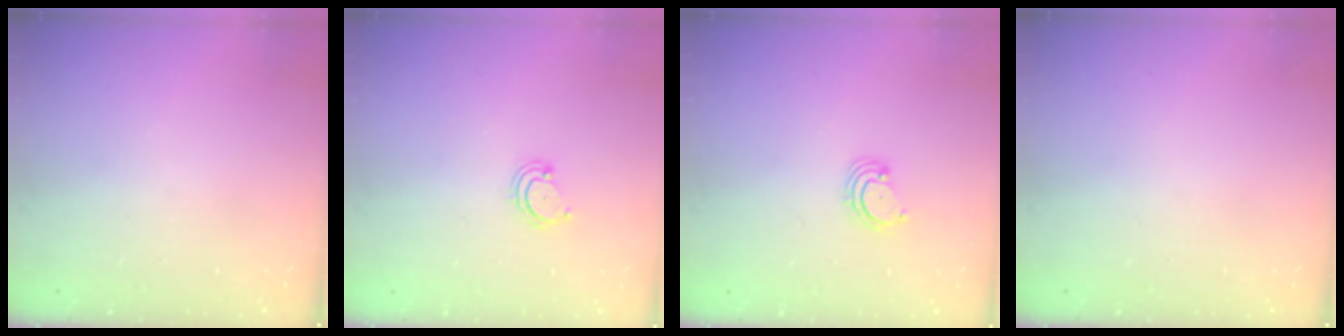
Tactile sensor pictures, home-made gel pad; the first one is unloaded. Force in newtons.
{"total": 2.8, "press": 2.8, "slide": 0.3}
{"total": 2.6, "press": 2.6, "slide": 0.3}
{"total": 0.0}